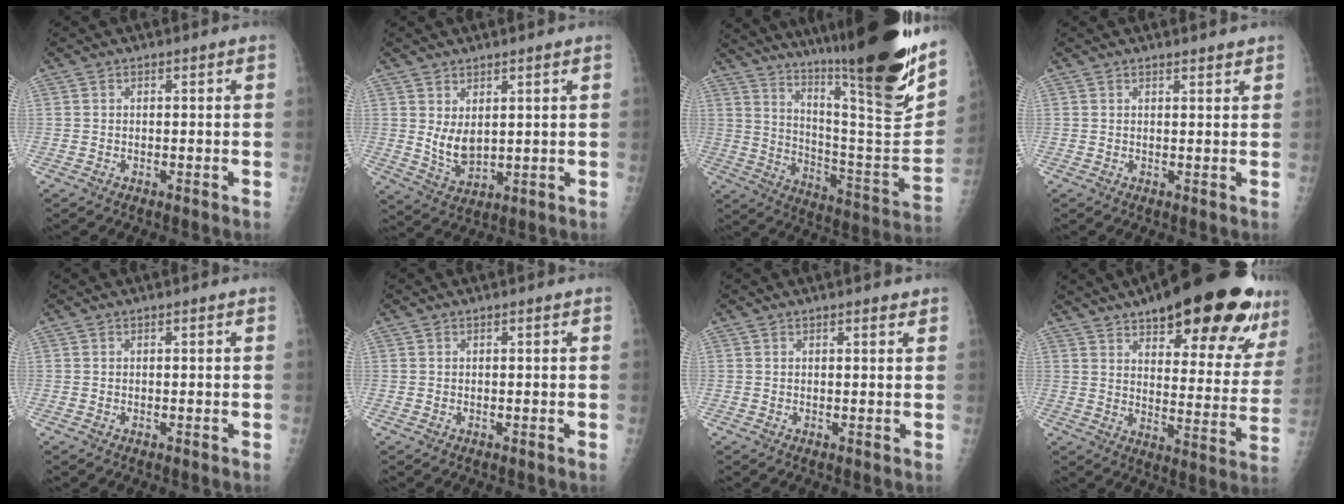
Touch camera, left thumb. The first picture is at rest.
{"total": 6.0, "force": [2.0, 3.2, 4.6], "torque": [-0.072, -0.026, 0.048]}
{"total": 31.8, "force": [22.9, 3.7, 21.8], "torque": [-0.321, -0.128, 0.340]}
{"total": 1.5, "force": [1.4, 0.3, 0.5], "torque": [-0.003, -0.009, 0.020]}
{"total": 0.0}
{"total": 0.0}
{"total": 1.6, "force": [1.2, 0.5, 1.0], "torque": [-0.011, -0.006, 0.014]}
{"total": 29.1, "force": [18.3, 9.2, 20.7], "torque": [-0.257, -0.050, 0.250]}